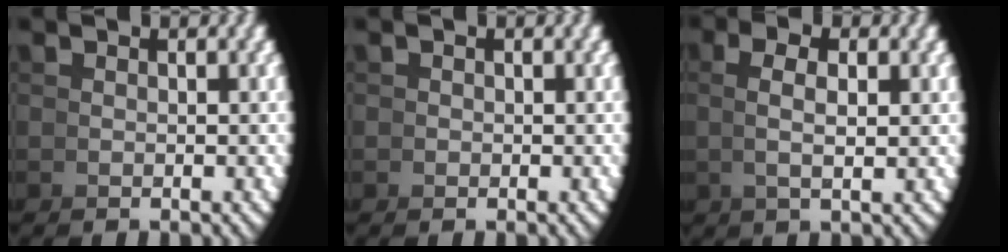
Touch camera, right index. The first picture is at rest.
{"total": 0.0}
{"total": 2.6, "force": [1.2, -0.3, 2.3], "torque": [-0.041, 0.006, 0.027]}